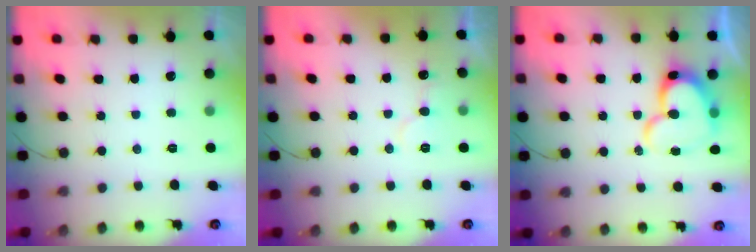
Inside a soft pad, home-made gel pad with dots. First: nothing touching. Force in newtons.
{"total": 6.1, "press": 6.0, "slide": 0.6}
{"total": 16.2, "press": 16.1, "slide": 1.4}